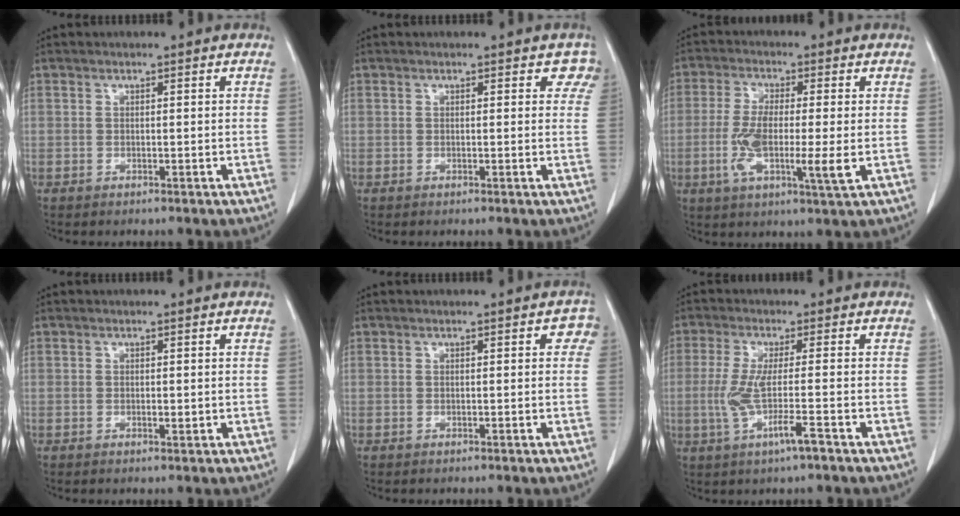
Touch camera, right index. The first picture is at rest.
{"total": 2.7, "force": [1.9, 1.7, 0.8], "torque": [0.017, 0.000, 0.002]}
{"total": 9.6, "force": [-1.7, 1.1, 9.4], "torque": [-0.178, -0.014, -0.035]}
{"total": 0.9, "force": [-0.1, 0.3, 0.8], "torque": [-0.013, -0.002, 0.000]}
{"total": 1.9, "force": [0.6, 1.1, 1.5], "torque": [-0.006, 0.012, 0.002]}
{"total": 6.9, "force": [-2.3, -0.3, 6.4], "torque": [-0.132, -0.020, -0.047]}